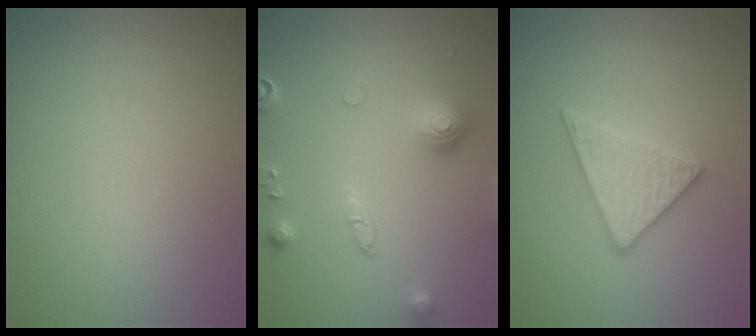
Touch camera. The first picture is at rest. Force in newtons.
{"total": 3.9, "press": 3.1, "slide": 2.4}
{"total": 3.3, "press": 2.9, "slide": 1.5}